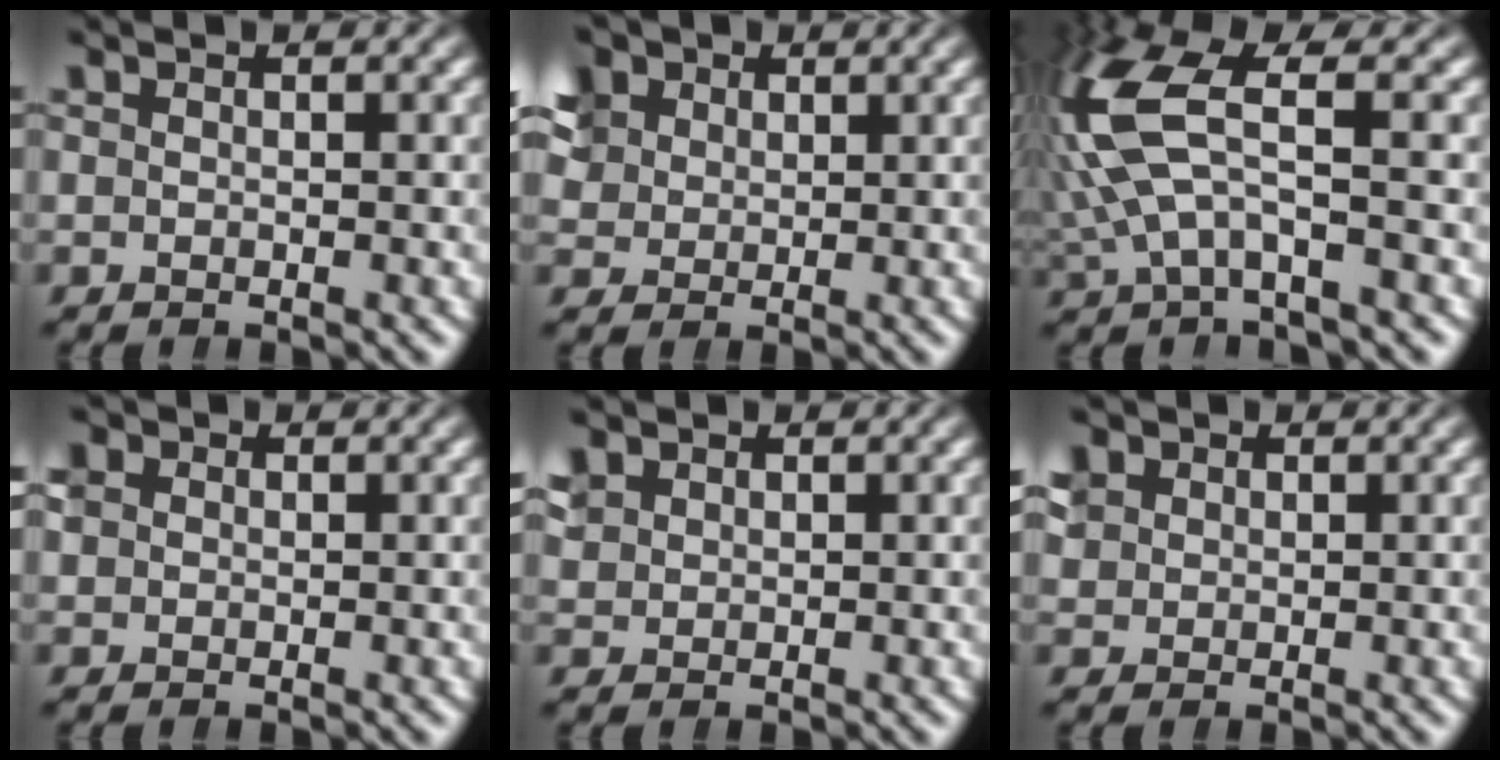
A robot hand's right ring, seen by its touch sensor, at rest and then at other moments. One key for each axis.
{"total": 8.3, "fx": 3.9, "fy": 6.3, "fz": 3.7, "tx": -0.079, "ty": 0.011, "tz": 0.059}
{"total": 9.4, "fx": 1.0, "fy": 5.5, "fz": 7.5, "tx": -0.183, "ty": 0.003, "tz": 0.019}
{"total": 3.8, "fx": 0.8, "fy": 3.4, "fz": 1.6, "tx": -0.042, "ty": 0.001, "tz": 0.013}
{"total": 2.6, "fx": 1.3, "fy": 2.0, "fz": 0.9, "tx": -0.020, "ty": 0.004, "tz": 0.029}
{"total": 3.5, "fx": 1.4, "fy": 2.9, "fz": 1.4, "tx": -0.034, "ty": 0.001, "tz": 0.029}